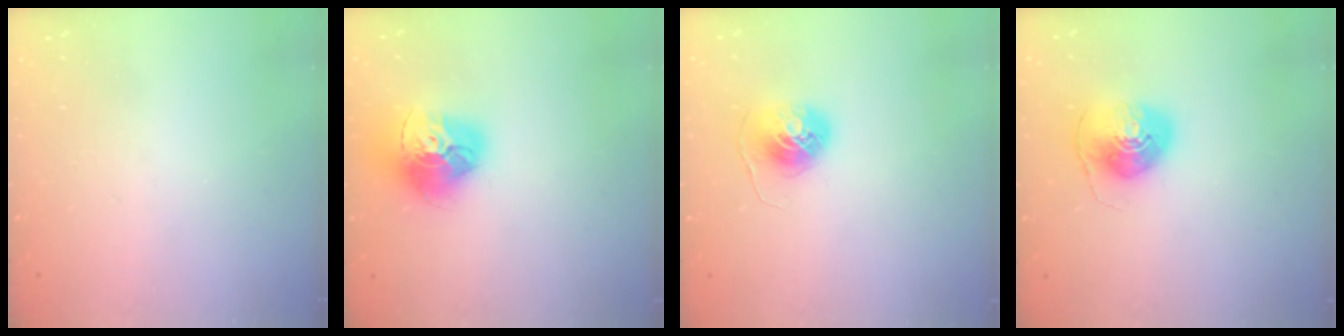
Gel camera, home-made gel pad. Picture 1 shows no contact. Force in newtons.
{"total": 17.4, "press": 17.3, "slide": 1.7}
{"total": 7.5, "press": 7.5, "slide": 0.1}
{"total": 9.8, "press": 9.7, "slide": 1.4}